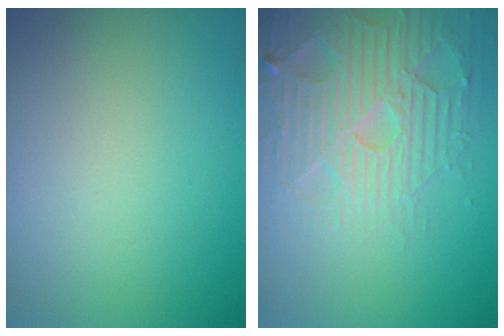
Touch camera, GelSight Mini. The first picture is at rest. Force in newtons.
{"total": 4.9, "press": 4.8, "slide": 1.0}